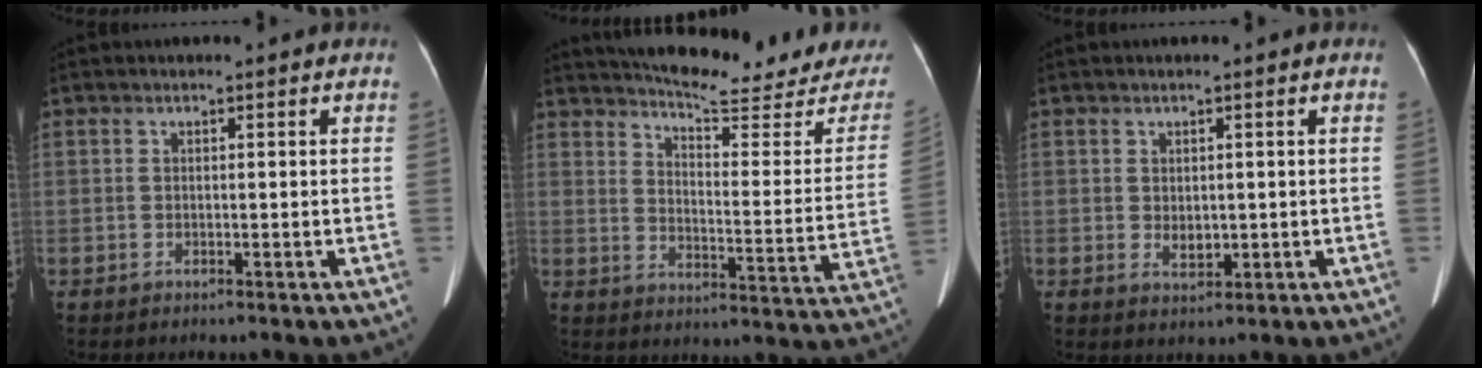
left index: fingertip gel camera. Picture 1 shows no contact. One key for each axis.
{"total": 21.6, "fx": 20.3, "fy": 2.0, "fz": 7.2, "tx": -0.104, "ty": -0.089, "tz": 0.247}
{"total": 2.0, "fx": -0.1, "fy": 1.4, "fz": 1.5, "tx": -0.033, "ty": -0.006, "tz": 0.006}